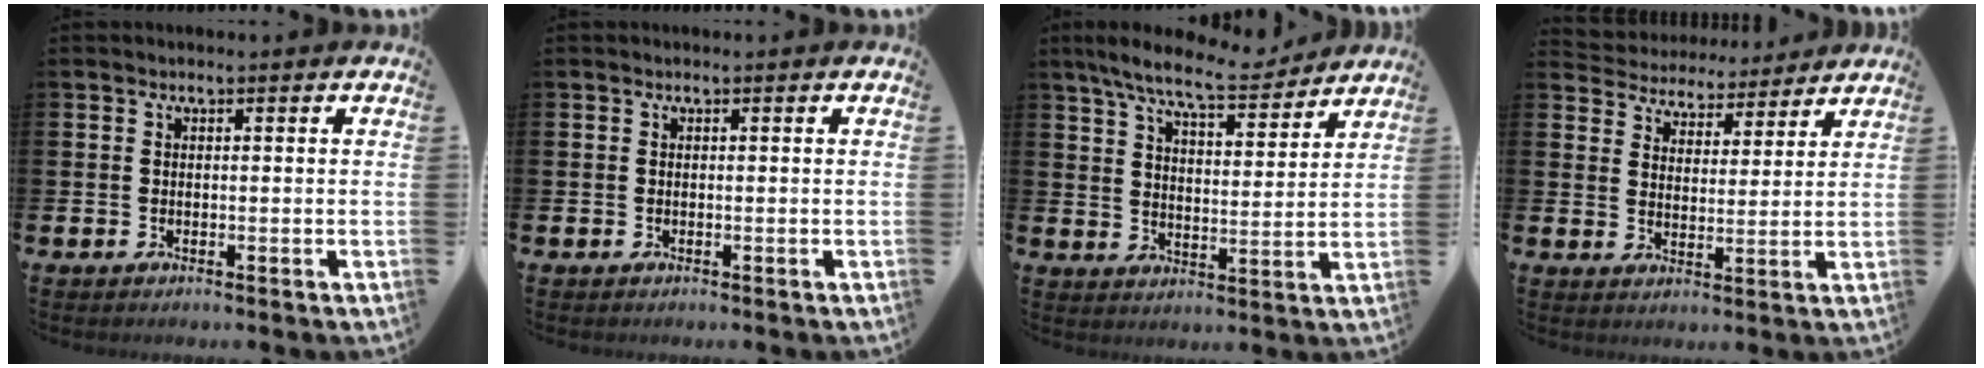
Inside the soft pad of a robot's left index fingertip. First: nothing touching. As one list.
[{"total": 0.0}, {"total": 9.0, "force": [8.2, 1.2, 3.5], "torque": [-0.087, -0.041, 0.145]}, {"total": 4.6, "force": [4.3, 1.4, -0.7], "torque": [-0.011, -0.036, 0.073]}]